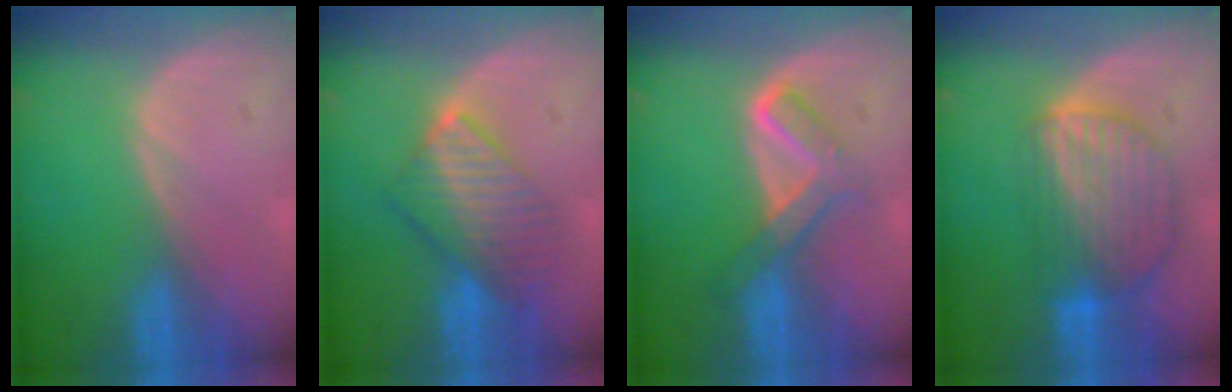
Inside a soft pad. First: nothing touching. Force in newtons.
{"total": 7.5, "press": 7.1, "slide": 2.3}
{"total": 5.3, "press": 5.3, "slide": 0.2}
{"total": 9.0, "press": 7.8, "slide": 4.5}